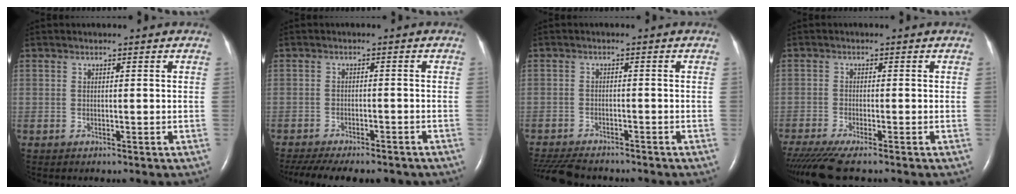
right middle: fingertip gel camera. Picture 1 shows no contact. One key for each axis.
{"total": 15.4, "fx": -12.7, "fy": 4.7, "fz": 7.3, "tx": -0.165, "ty": -0.017, "tz": -0.166}
{"total": 9.9, "fx": -8.7, "fy": 2.7, "fz": 4.0, "tx": -0.078, "ty": -0.014, "tz": -0.131}
{"total": 9.3, "fx": -7.5, "fy": 0.7, "fz": 5.4, "tx": -0.093, "ty": -0.026, "tz": -0.129}